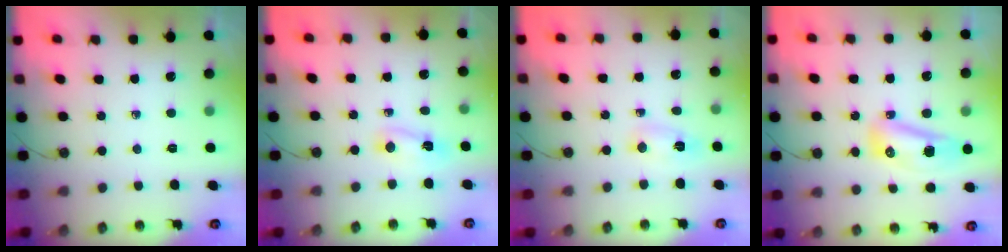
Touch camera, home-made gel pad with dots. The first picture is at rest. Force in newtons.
{"total": 2.8, "press": 2.7, "slide": 0.6}
{"total": 2.8, "press": 2.5, "slide": 1.4}
{"total": 9.4, "press": 9.3, "slide": 1.6}